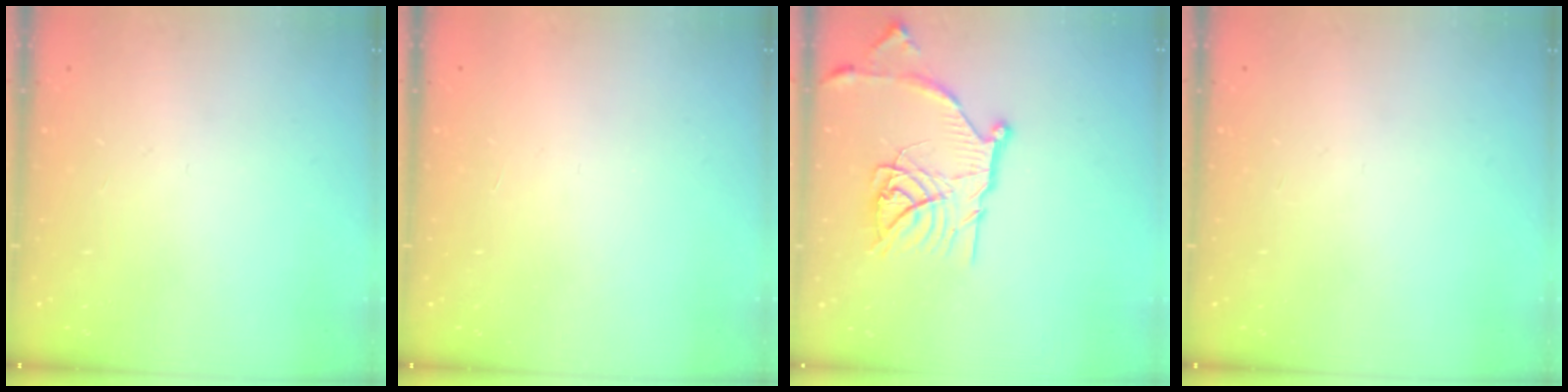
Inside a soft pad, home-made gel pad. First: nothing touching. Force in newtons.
{"total": 1.5, "press": 1.5, "slide": 0.1}
{"total": 19.1, "press": 19.0, "slide": 1.7}
{"total": 0.0}